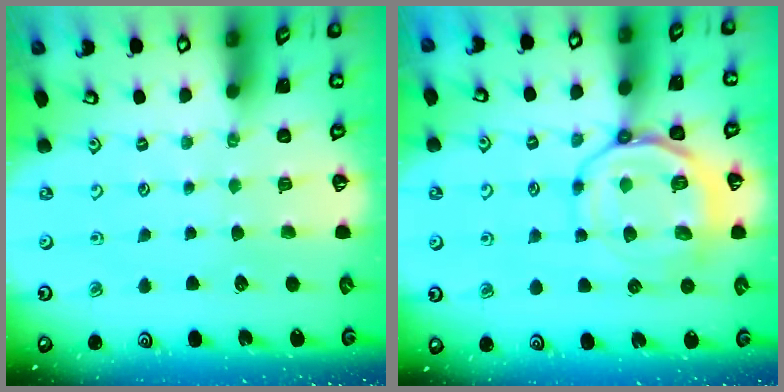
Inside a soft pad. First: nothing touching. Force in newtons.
{"total": 12.5, "press": 12.5, "slide": 1.2}